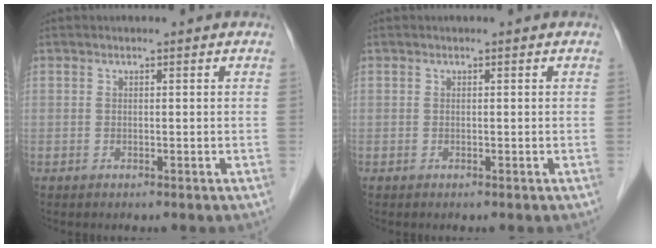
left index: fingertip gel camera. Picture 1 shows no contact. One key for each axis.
{"total": 0.0}